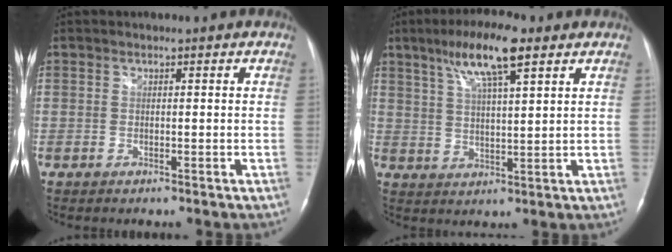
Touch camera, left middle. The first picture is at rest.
{"total": 10.2, "force": [6.1, 1.4, 8.0], "torque": [-0.152, 0.013, 0.105]}